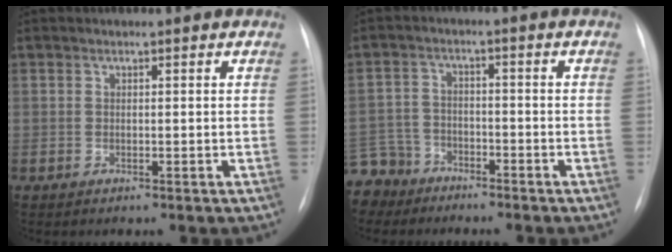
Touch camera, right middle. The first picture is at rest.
{"total": 8.6, "force": [-7.2, 4.6, 0.8], "torque": [-0.031, -0.002, -0.135]}